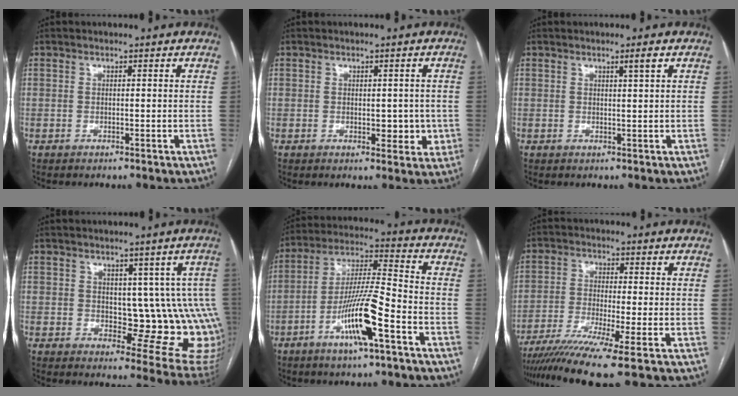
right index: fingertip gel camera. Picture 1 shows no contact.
{"total": 4.0, "force": [-0.4, 2.3, 3.3], "torque": [-0.033, 0.003, 0.002]}
{"total": 1.4, "force": [0.8, -0.5, 1.1], "torque": [-0.019, -0.004, 0.014]}
{"total": 12.2, "force": [1.2, 5.9, 10.7], "torque": [-0.103, 0.002, 0.025]}
{"total": 12.6, "force": [-5.7, 0.7, 11.2], "torque": [-0.214, -0.001, -0.105]}
{"total": 9.9, "force": [-7.4, -2.0, 6.3], "torque": [-0.101, -0.026, -0.121]}